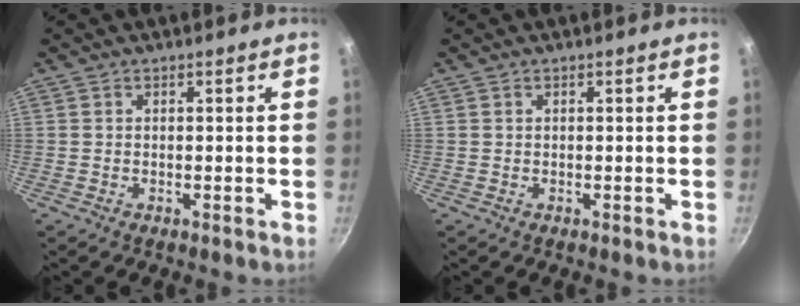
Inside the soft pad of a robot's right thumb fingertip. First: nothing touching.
{"total": 0.0}